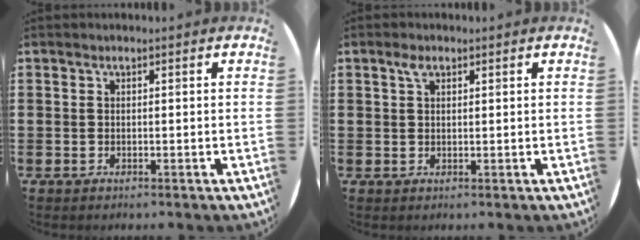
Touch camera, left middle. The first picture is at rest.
{"total": 1.7, "force": [1.0, 0.9, 1.0], "torque": [-0.006, -0.001, 0.014]}